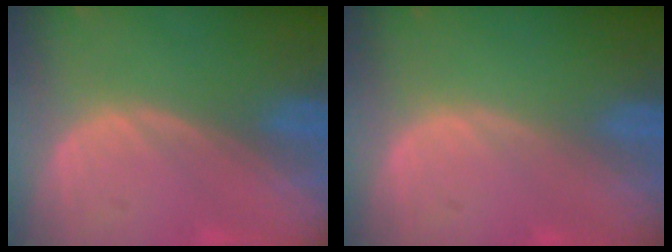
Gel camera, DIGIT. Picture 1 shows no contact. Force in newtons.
{"total": 0.0}